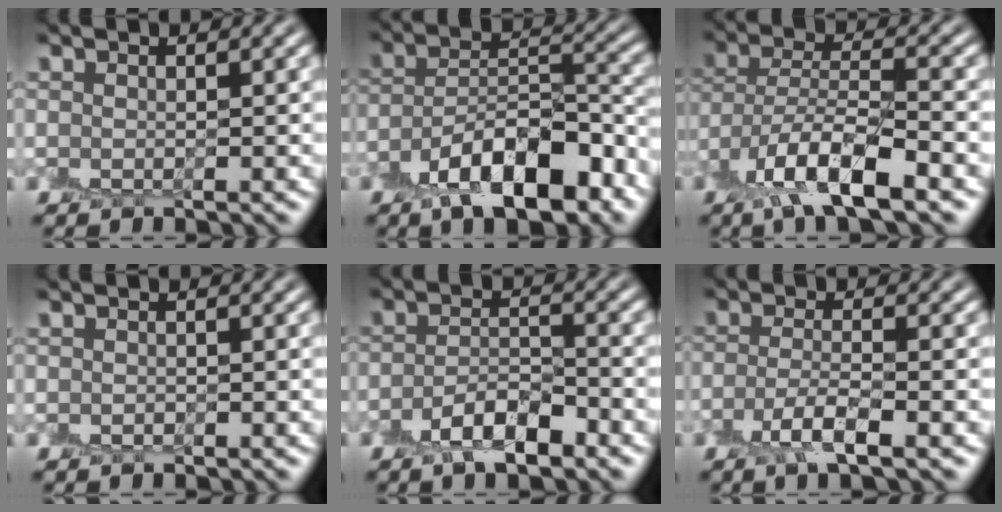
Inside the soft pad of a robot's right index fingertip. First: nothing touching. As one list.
[{"total": 9.5, "force": [-5.8, 4.0, 6.4], "torque": [-0.097, 0.005, -0.102]}, {"total": 7.9, "force": [-4.9, 2.4, 5.7], "torque": [-0.104, -0.001, -0.103]}, {"total": 0.0}, {"total": 4.1, "force": [-2.9, 1.5, 2.5], "torque": [-0.039, 0.006, -0.056]}, {"total": 3.0, "force": [-2.0, 0.5, 2.2], "torque": [-0.046, -0.001, -0.044]}]